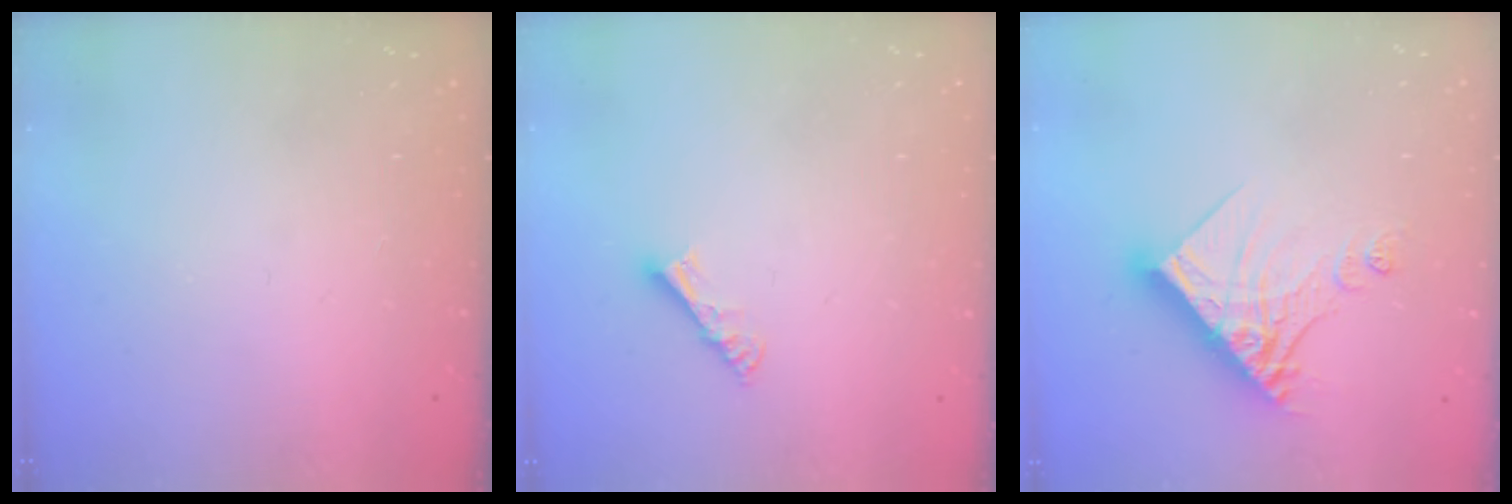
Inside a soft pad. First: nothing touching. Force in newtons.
{"total": 4.7, "press": 4.7, "slide": 0.0}
{"total": 14.6, "press": 14.5, "slide": 1.3}